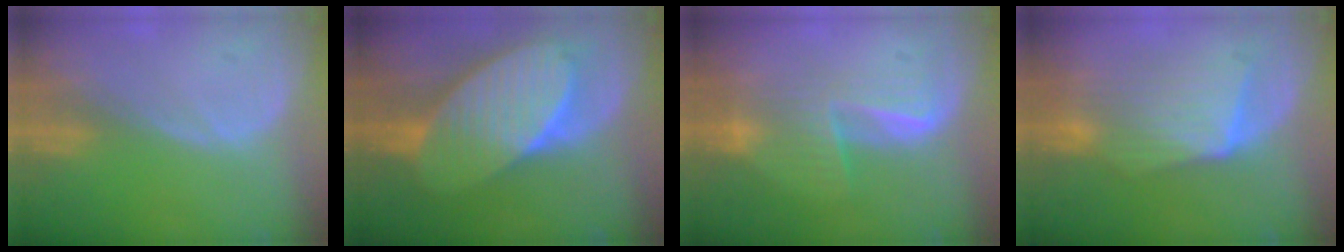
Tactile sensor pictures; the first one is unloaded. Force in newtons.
{"total": 10.9, "press": 10.9, "slide": 0.7}
{"total": 6.5, "press": 6.2, "slide": 1.9}
{"total": 7.7, "press": 7.7, "slide": 0.4}